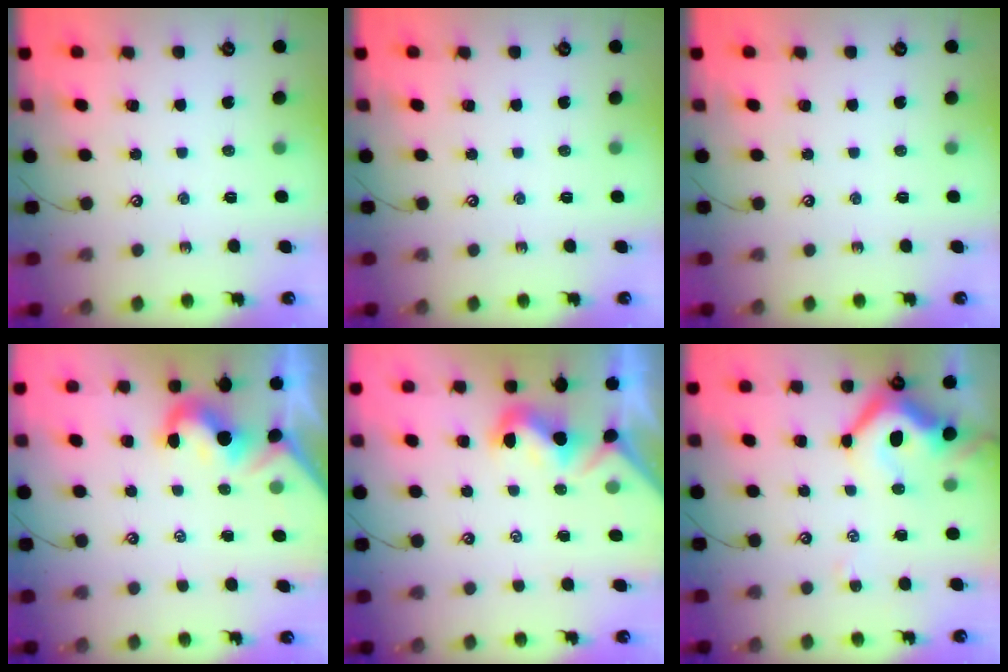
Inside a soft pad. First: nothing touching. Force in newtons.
{"total": 0.0}
{"total": 0.0}
{"total": 1.8, "press": 1.6, "slide": 0.8}
{"total": 1.0, "press": 0.8, "slide": 0.5}
{"total": 9.2, "press": 9.0, "slide": 1.7}